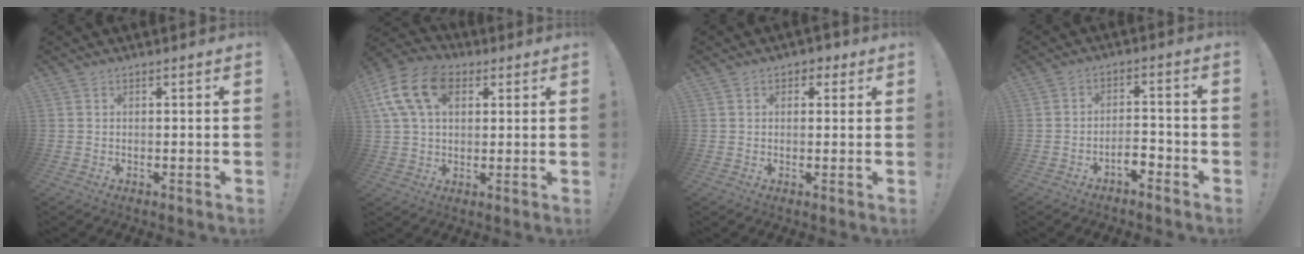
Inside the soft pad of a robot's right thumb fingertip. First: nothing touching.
{"total": 15.6, "force": [5.7, 10.3, 10.2], "torque": [-0.200, -0.011, 0.109]}
{"total": 2.9, "force": [1.1, 2.4, 1.3], "torque": [-0.008, 0.001, 0.016]}
{"total": 4.7, "force": [-3.5, 1.6, 2.8], "torque": [-0.051, 0.011, -0.060]}